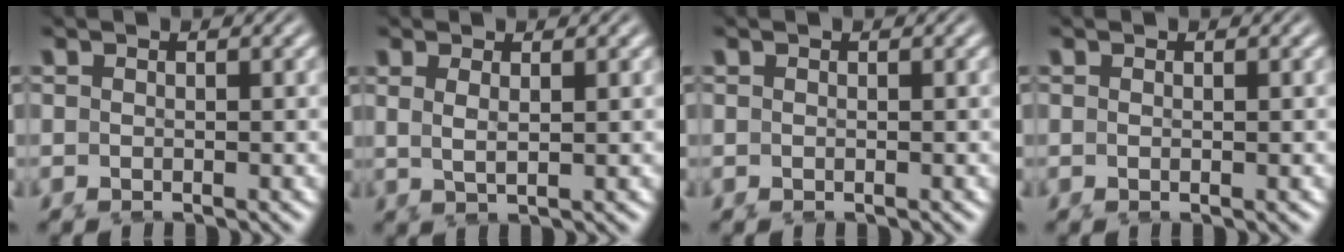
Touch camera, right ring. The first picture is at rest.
{"total": 1.7, "force": [1.2, -0.7, 1.1], "torque": [-0.020, -0.005, 0.027]}
{"total": 0.0}
{"total": 0.5, "force": [0.0, -0.3, 0.4], "torque": [-0.009, -0.003, 0.003]}